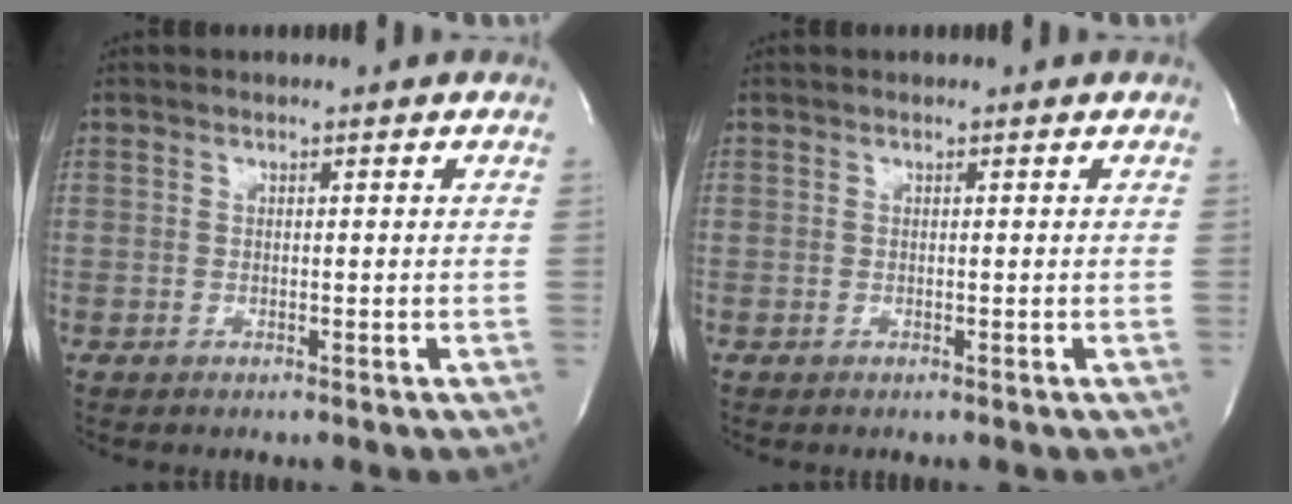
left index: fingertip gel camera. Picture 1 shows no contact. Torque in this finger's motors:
{"motor_torque": [0.00, 0.00, -0.01, 0.00]}